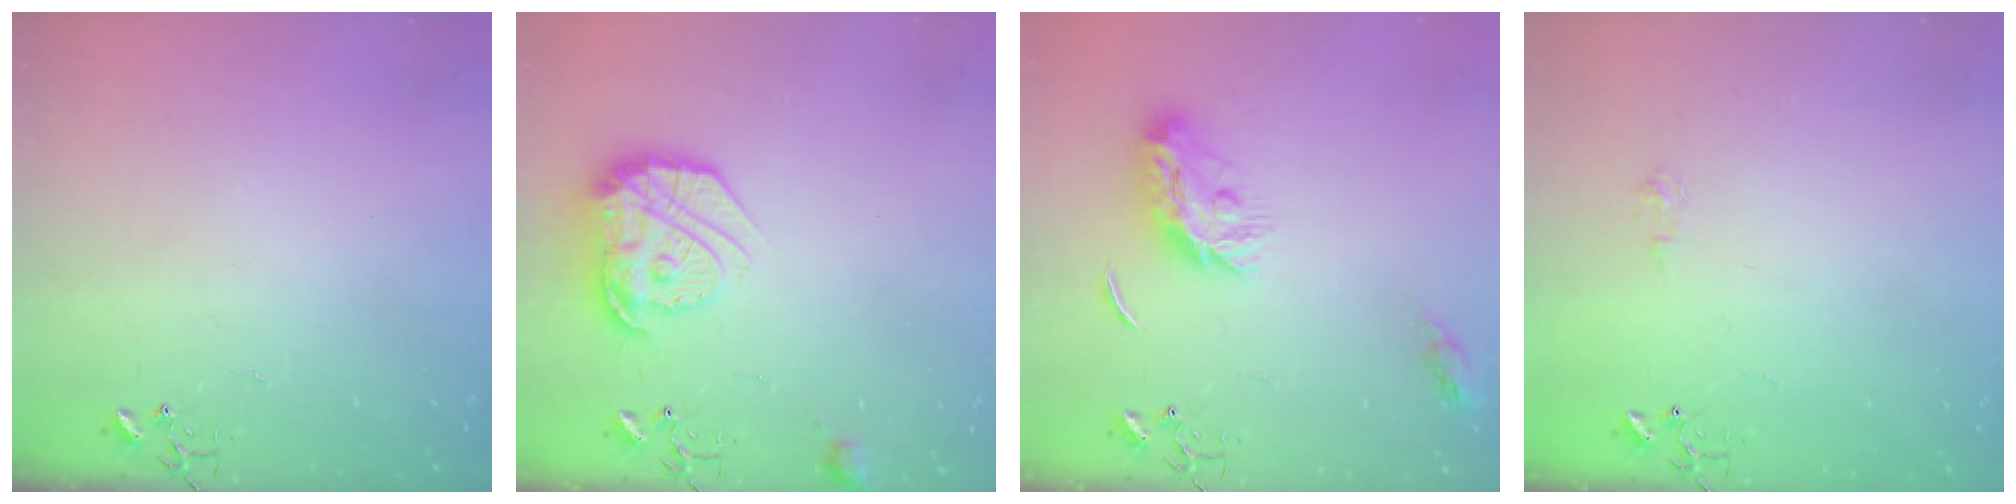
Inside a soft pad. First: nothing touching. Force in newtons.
{"total": 17.9, "press": 17.8, "slide": 1.2}
{"total": 10.1, "press": 10.1, "slide": 0.2}
{"total": 4.8, "press": 4.8, "slide": 0.7}